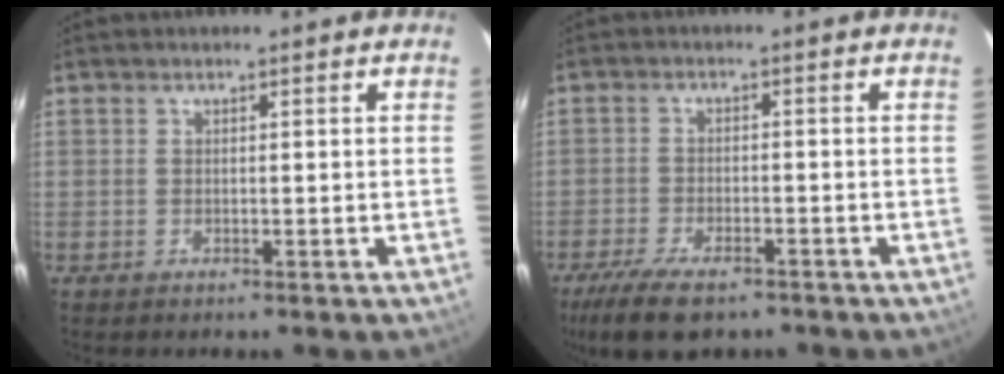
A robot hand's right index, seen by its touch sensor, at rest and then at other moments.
{"total": 11.0, "force": [-8.1, 4.1, 6.2], "torque": [-0.150, -0.028, -0.141]}